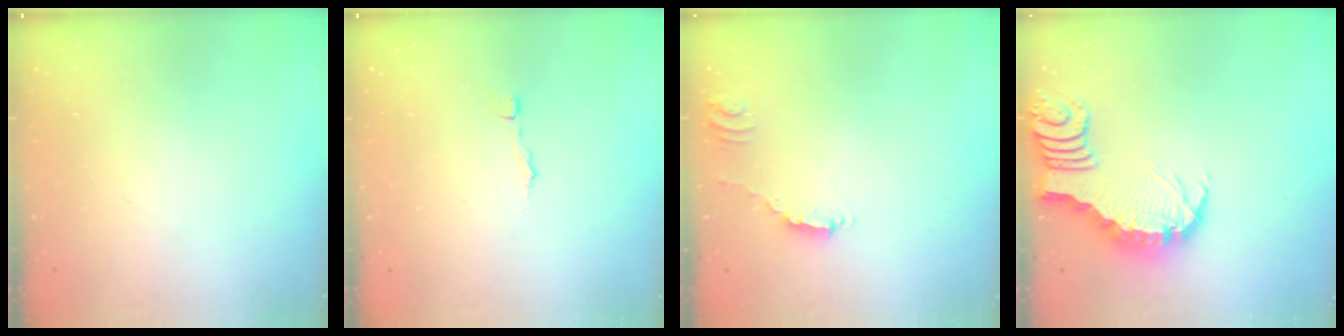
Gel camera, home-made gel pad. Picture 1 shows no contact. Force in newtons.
{"total": 1.7, "press": 1.7, "slide": 0.1}
{"total": 1.8, "press": 1.8, "slide": 0.1}
{"total": 3.0, "press": 2.9, "slide": 0.6}